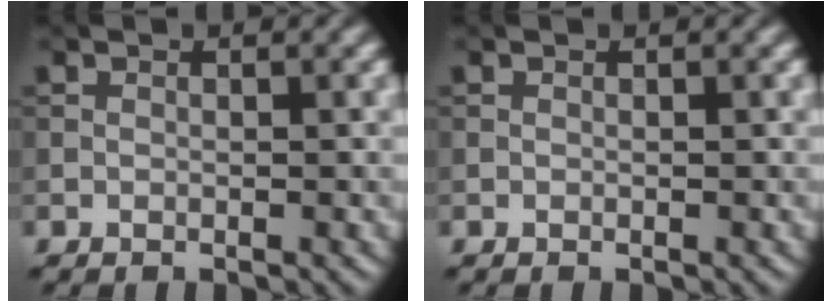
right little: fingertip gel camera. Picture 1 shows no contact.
{"total": 0.0}